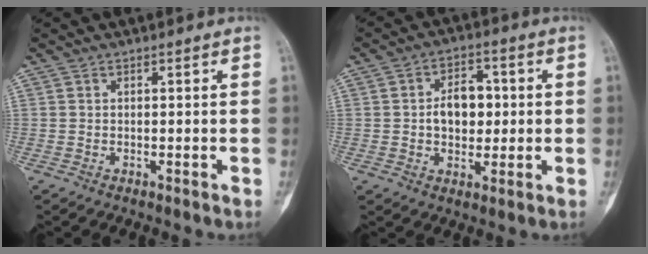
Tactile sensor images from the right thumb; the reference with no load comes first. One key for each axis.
{"total": 8.2, "fx": 0.5, "fy": 5.6, "fz": 6.0, "tx": -0.060, "ty": 0.009, "tz": 0.005}